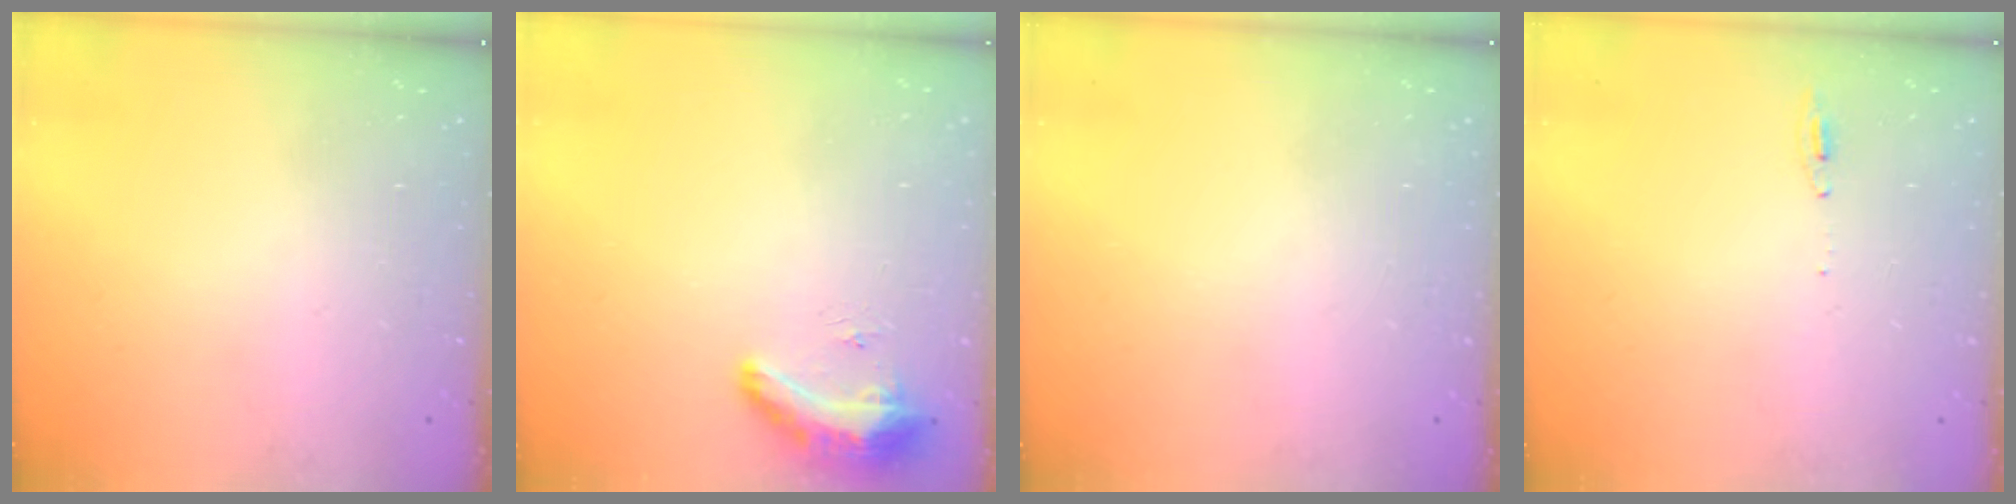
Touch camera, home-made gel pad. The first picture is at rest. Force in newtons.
{"total": 16.1, "press": 10.6, "slide": 12.1}
{"total": 0.0}
{"total": 4.8, "press": 4.6, "slide": 1.6}